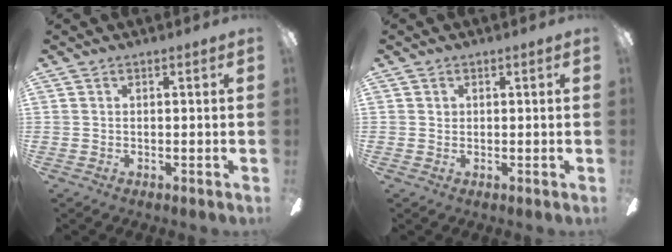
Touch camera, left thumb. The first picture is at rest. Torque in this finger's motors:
{"motor_torque": [0.03, -0.03, 0.35, -0.38, 0.00]}